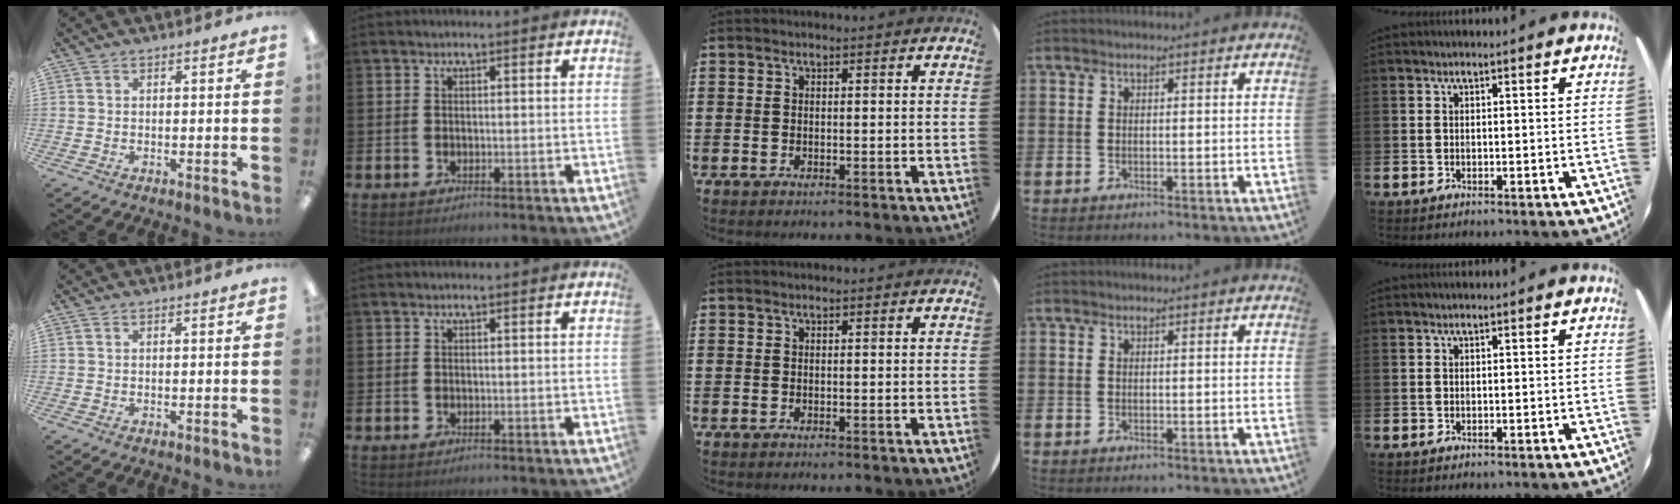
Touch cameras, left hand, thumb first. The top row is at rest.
{}